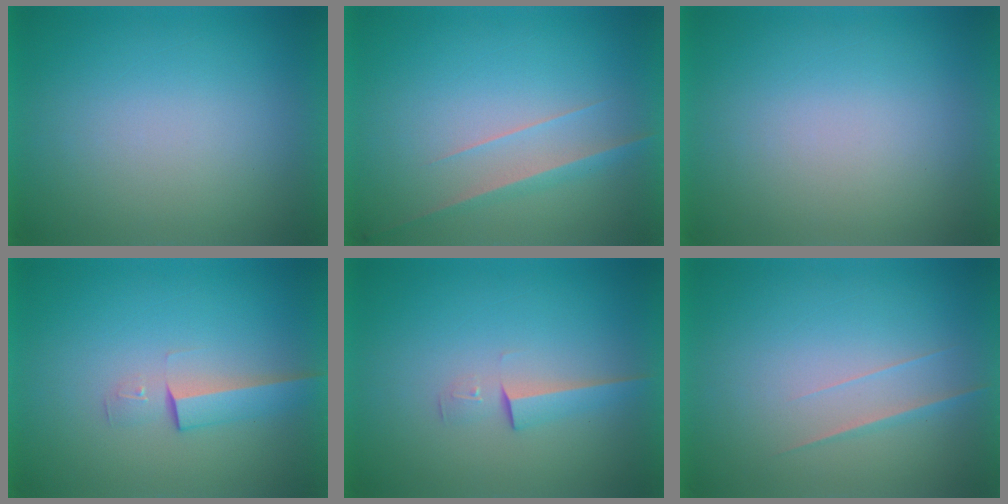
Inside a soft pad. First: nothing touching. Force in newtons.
{"total": 2.8}
{"total": 1.2}
{"total": 2.6}
{"total": 2.3}
{"total": 1.5}